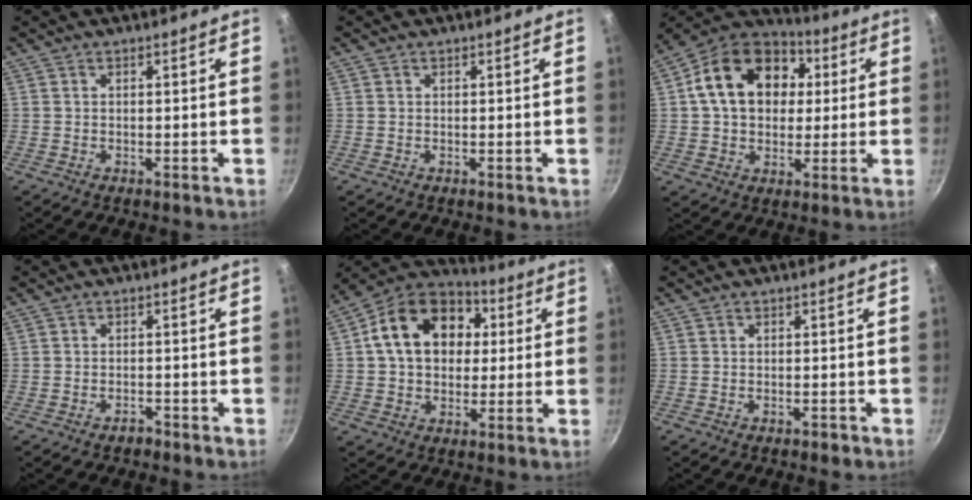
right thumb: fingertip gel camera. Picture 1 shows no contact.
{"total": 0.0}
{"total": 18.8, "force": [4.1, 14.0, 11.9], "torque": [-0.183, 0.025, 0.056]}
{"total": 1.4, "force": [-1.2, 0.7, 0.4], "torque": [0.000, 0.017, -0.017]}
{"total": 18.0, "force": [3.7, 13.4, 11.4], "torque": [-0.171, 0.027, 0.048]}
{"total": 1.0, "force": [-0.6, 0.6, 0.6], "torque": [-0.005, 0.007, -0.008]}